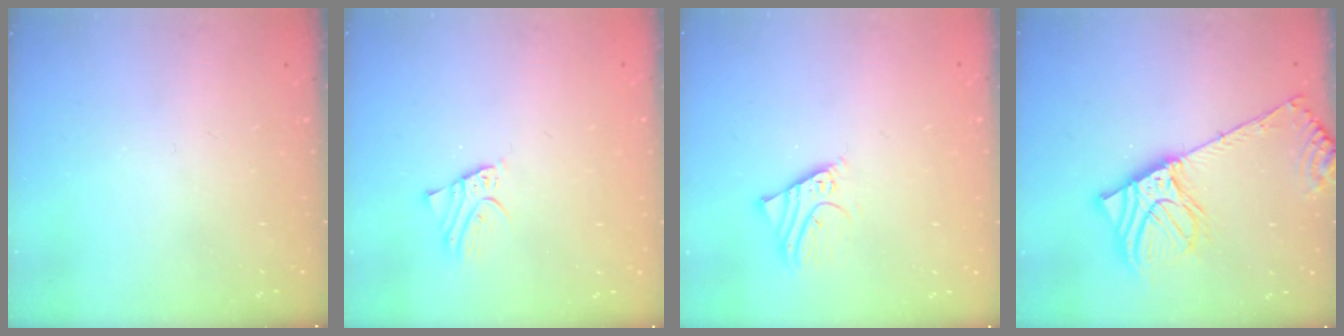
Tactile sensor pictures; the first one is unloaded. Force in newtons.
{"total": 2.0, "press": 2.0, "slide": 0.1}
{"total": 3.5, "press": 3.5, "slide": 0.4}
{"total": 12.8, "press": 12.5, "slide": 2.6}